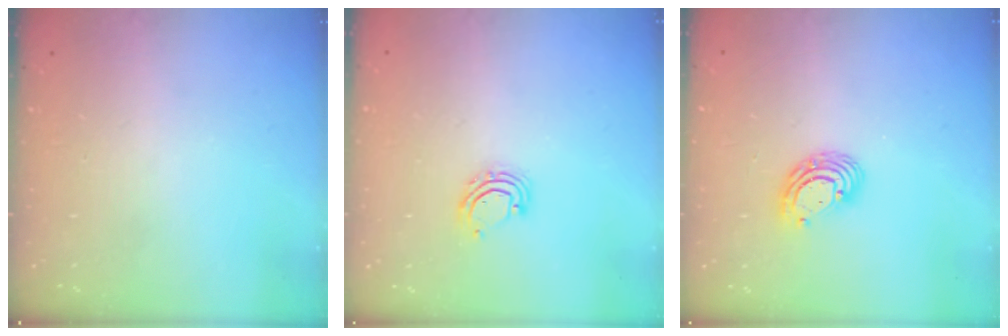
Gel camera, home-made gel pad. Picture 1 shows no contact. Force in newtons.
{"total": 5.6, "press": 5.6, "slide": 0.4}
{"total": 6.7, "press": 6.6, "slide": 0.8}